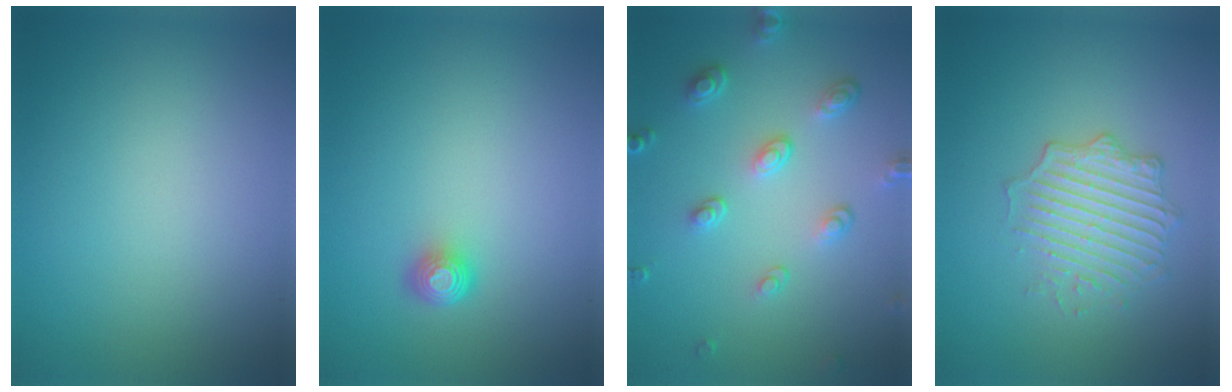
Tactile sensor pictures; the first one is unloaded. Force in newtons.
{"total": 1.7, "press": 1.3, "slide": 1.2}
{"total": 3.6, "press": 2.8, "slide": 2.3}
{"total": 3.6, "press": 3.3, "slide": 1.6}